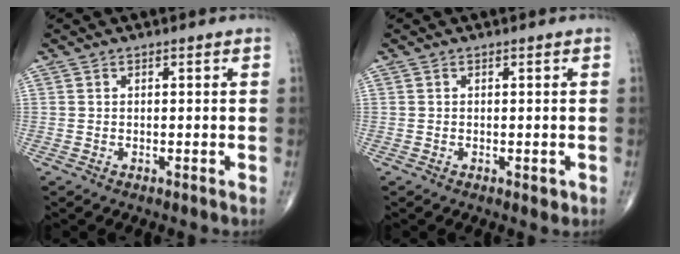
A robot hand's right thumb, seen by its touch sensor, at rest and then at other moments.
{"total": 1.1, "force": [-0.3, 0.7, 0.9], "torque": [-0.006, -0.002, -0.003]}